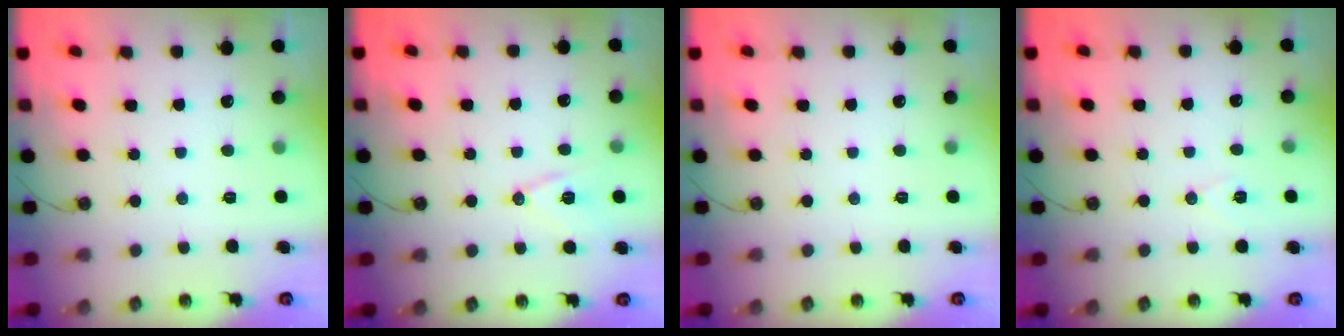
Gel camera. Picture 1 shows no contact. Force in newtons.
{"total": 10.6, "press": 10.0, "slide": 3.3}
{"total": 0.0}
{"total": 5.8, "press": 3.9, "slide": 4.3}